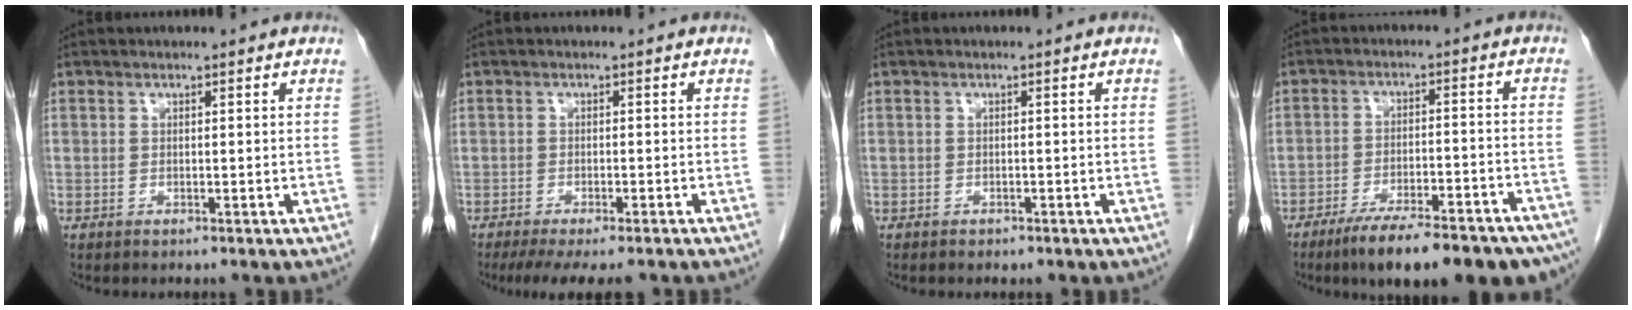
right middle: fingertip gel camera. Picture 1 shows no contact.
{"total": 9.1, "force": [-7.5, 1.8, 4.9], "torque": [-0.063, -0.011, -0.105]}
{"total": 0.9, "force": [-0.6, 0.5, 0.3], "torque": [-0.012, 0.000, -0.005]}
{"total": 19.8, "force": [-15.5, 4.3, 11.5], "torque": [-0.109, 0.006, -0.214]}